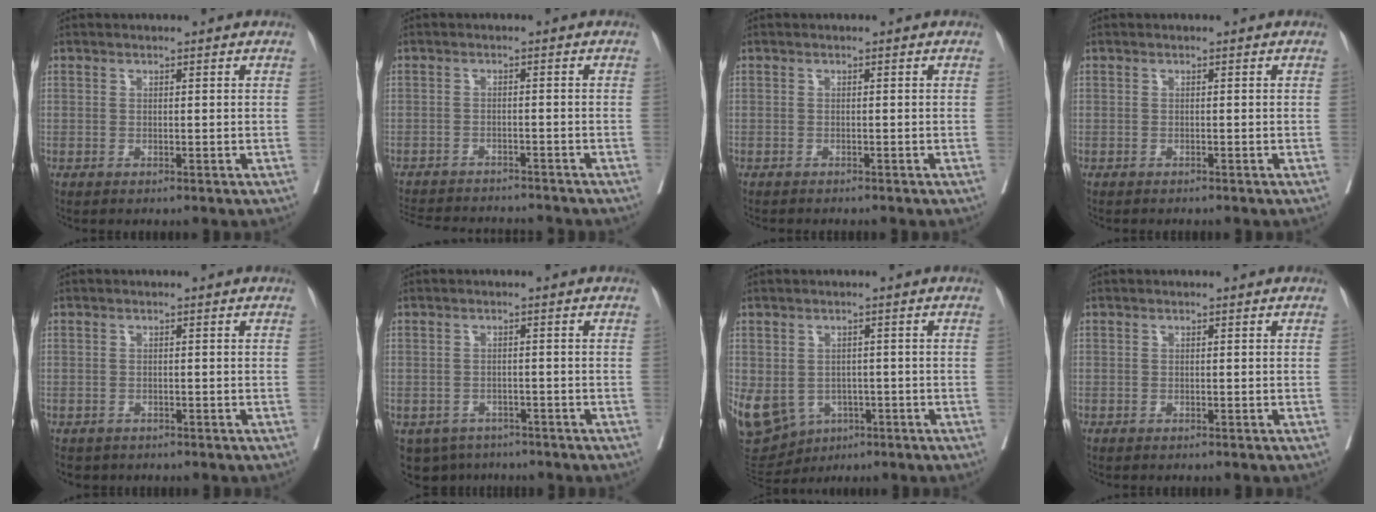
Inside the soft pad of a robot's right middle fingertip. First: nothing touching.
{"total": 12.9, "force": [-12.0, 2.6, 3.9], "torque": [-0.079, -0.002, -0.161]}
{"total": 2.6, "force": [-2.4, 0.6, 0.9], "torque": [-0.017, -0.005, -0.029]}
{"total": 1.4, "force": [-1.2, 0.3, 0.5], "torque": [-0.013, -0.003, -0.016]}
{"total": 2.6, "force": [-2.1, 1.5, 0.1], "torque": [-0.006, 0.000, -0.032]}
{"total": 5.6, "force": [-4.3, 3.6, 0.5], "torque": [-0.006, 0.001, -0.058]}
{"total": 17.2, "force": [-6.0, 14.3, 7.5], "torque": [-0.214, 0.000, -0.072]}
{"total": 0.8, "force": [-0.7, 0.2, 0.3], "torque": [-0.007, -0.002, -0.012]}